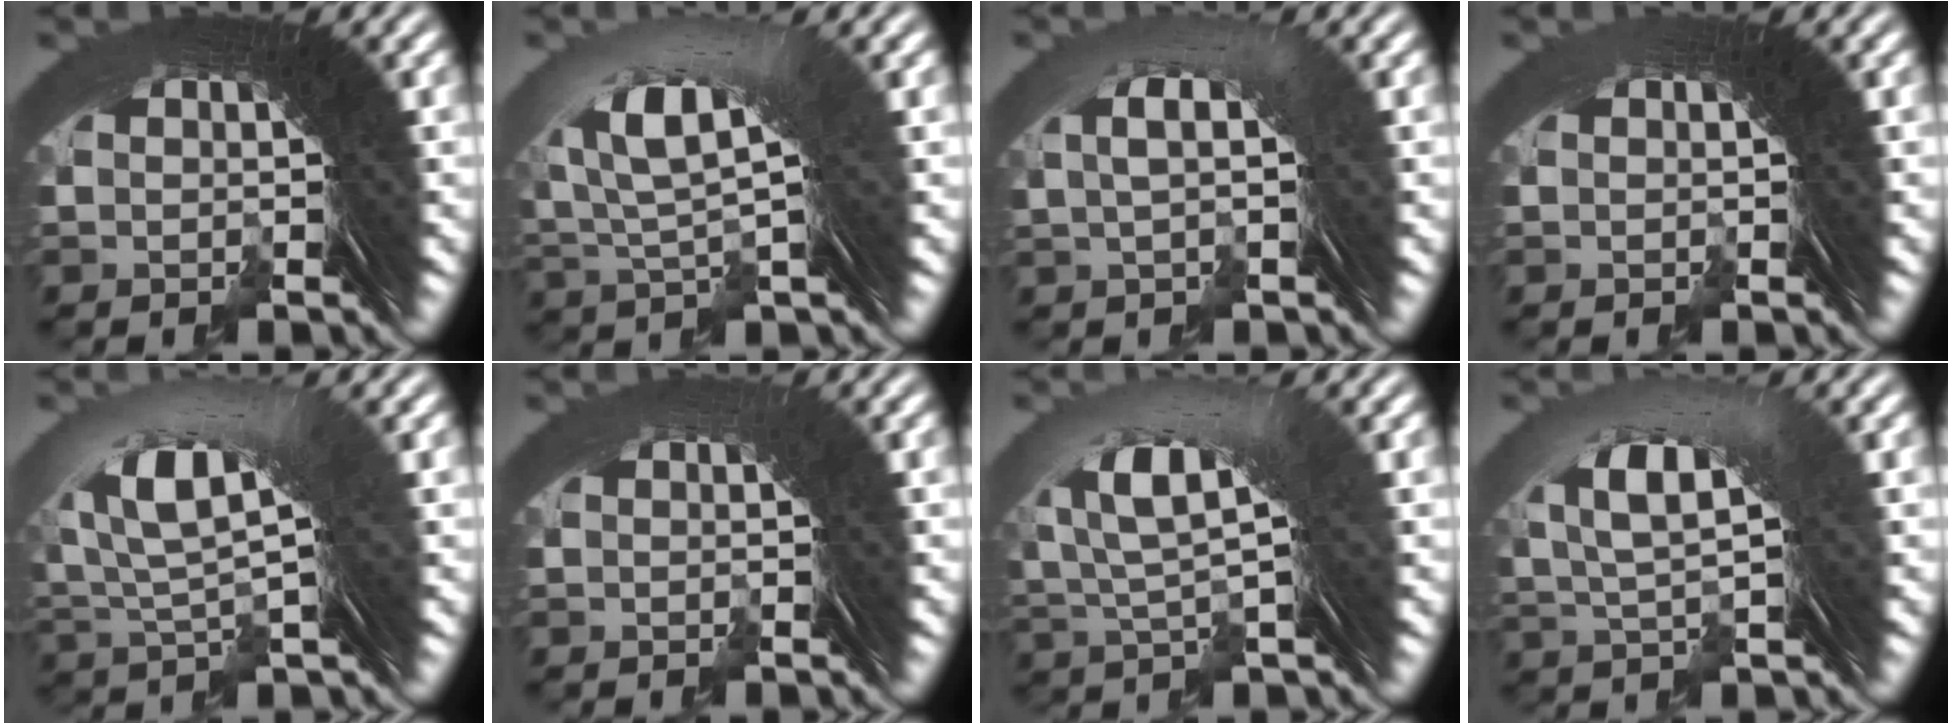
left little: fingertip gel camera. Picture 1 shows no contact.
{"total": 4.4, "force": [1.3, 1.1, 4.0], "torque": [-0.081, 0.008, 0.023]}
{"total": 1.8, "force": [0.4, -0.3, 1.7], "torque": [-0.031, 0.023, 0.005]}
{"total": 0.6, "force": [-0.4, -0.4, -0.3], "torque": [0.010, 0.006, -0.008]}
{"total": 4.9, "force": [1.6, 1.4, 4.4], "torque": [-0.090, 0.006, 0.030]}
{"total": 0.7, "force": [-0.5, -0.5, -0.3], "torque": [0.007, 0.006, -0.010]}
{"total": 4.0, "force": [1.1, 0.8, 3.8], "torque": [-0.073, 0.009, 0.017]}
{"total": 3.5, "force": [1.1, 0.6, 3.3], "torque": [-0.055, 0.015, 0.016]}